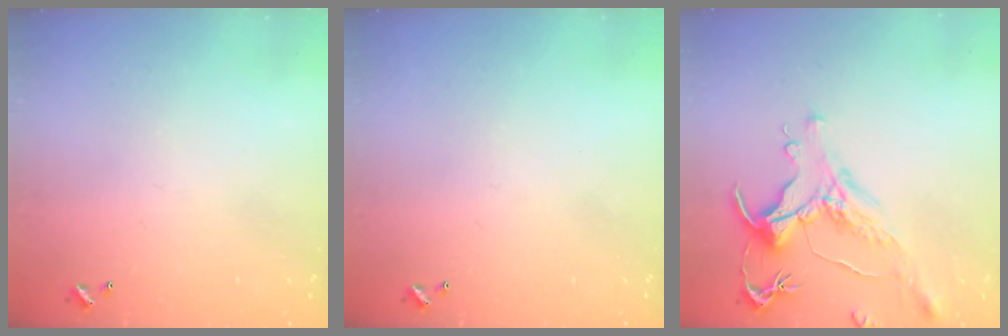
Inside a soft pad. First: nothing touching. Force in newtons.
{"total": 0.0}
{"total": 1.6, "press": 1.0, "slide": 1.3}